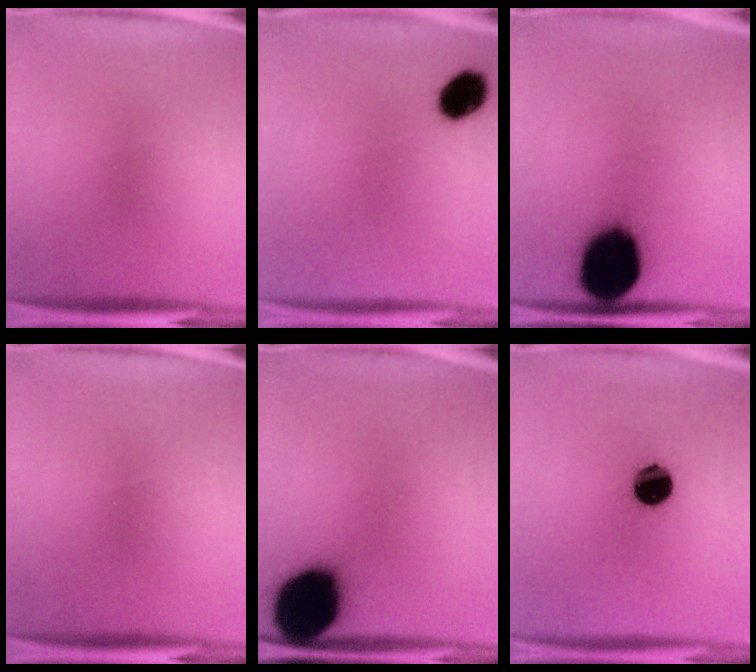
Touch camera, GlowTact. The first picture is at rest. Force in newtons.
{"total": 7.5}
{"total": 17.5}
{"total": 0.0}
{"total": 18.2}
{"total": 11.5}